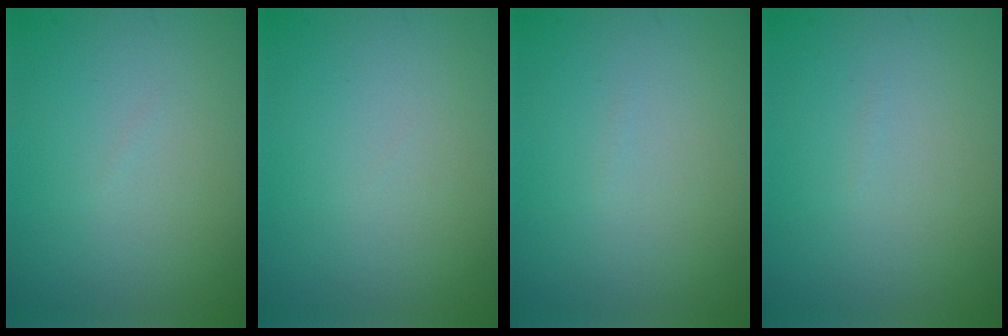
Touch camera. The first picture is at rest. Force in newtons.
{"total": 0.0}
{"total": 0.0}
{"total": 0.0}